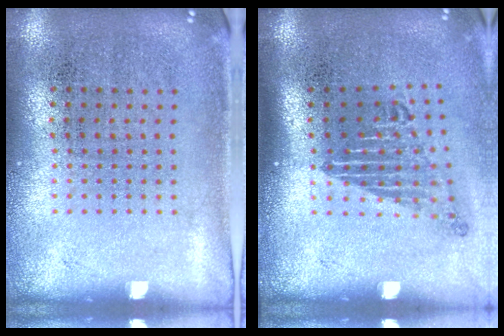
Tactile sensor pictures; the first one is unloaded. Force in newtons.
{"total": 1.7, "press": 1.2, "slide": 1.3}